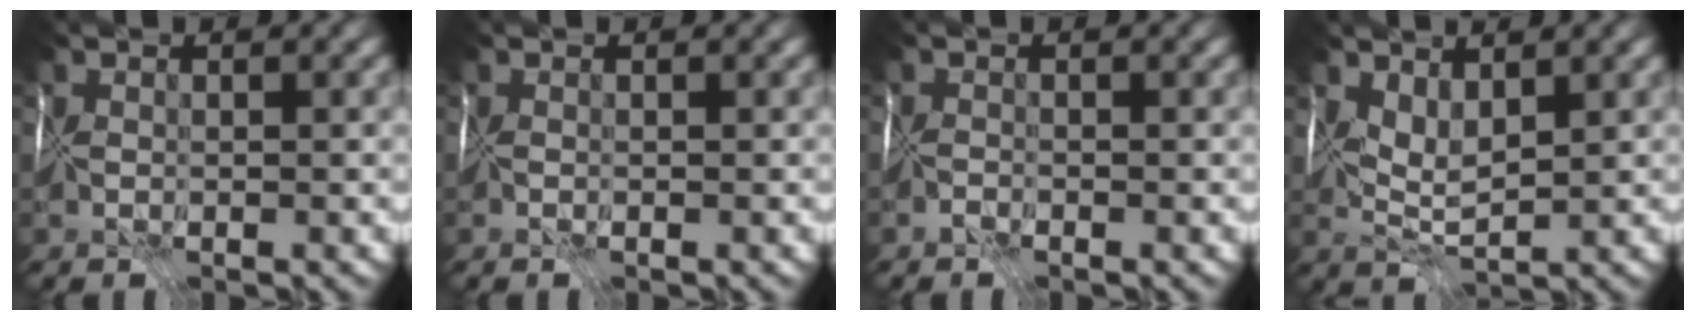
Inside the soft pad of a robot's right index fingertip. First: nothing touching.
{"total": 0.0}
{"total": 1.5, "force": [-1.3, -0.4, -0.5], "torque": [0.021, -0.006, -0.028]}
{"total": 1.7, "force": [1.5, -0.7, 0.5], "torque": [-0.004, -0.005, 0.034]}